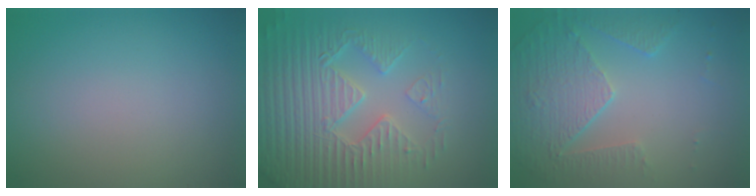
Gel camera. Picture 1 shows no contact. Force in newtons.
{"total": 6.6, "press": 5.5, "slide": 3.6}
{"total": 5.2, "press": 3.6, "slide": 3.7}